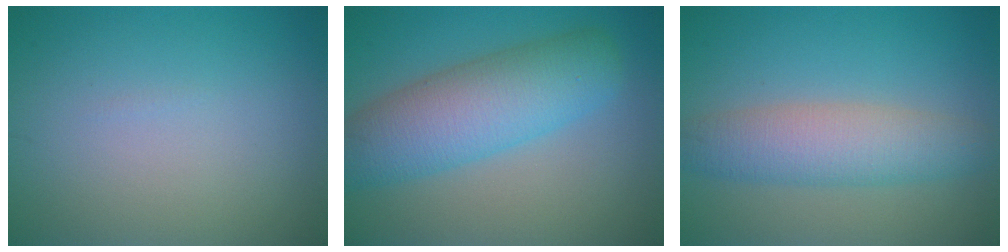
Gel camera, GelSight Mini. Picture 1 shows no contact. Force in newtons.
{"total": 7.5, "press": 7.5, "slide": 0.2}
{"total": 5.1, "press": 5.1, "slide": 0.0}